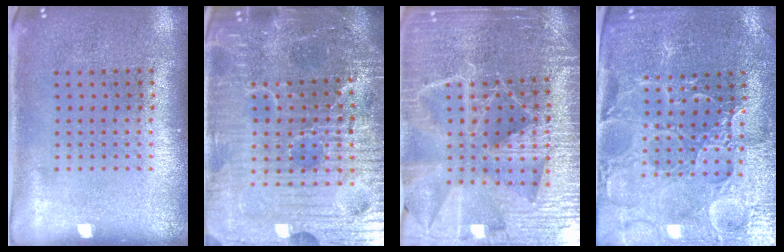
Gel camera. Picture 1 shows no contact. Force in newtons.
{"total": 7.4, "press": 6.6, "slide": 3.4}
{"total": 5.3, "press": 4.8, "slide": 2.3}
{"total": 3.5, "press": 3.4, "slide": 0.6}